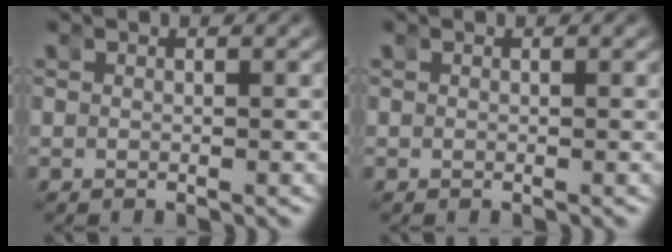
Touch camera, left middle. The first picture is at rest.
{"total": 0.0}